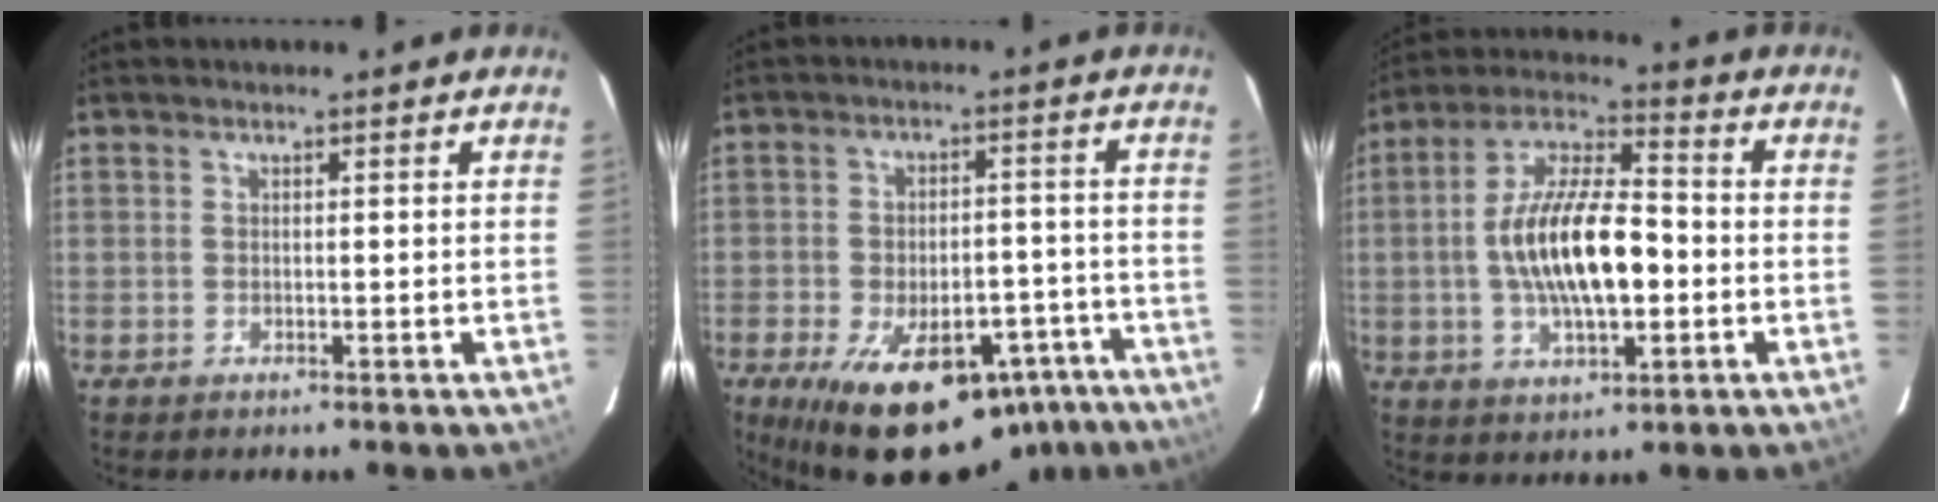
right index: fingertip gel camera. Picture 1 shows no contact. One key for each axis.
{"total": 22.2, "fx": -14.3, "fy": 11.3, "fz": 12.6, "tx": -0.221, "ty": 0.001, "tz": -0.179}
{"total": 15.8, "fx": -1.8, "fy": 6.2, "fz": 14.4, "tx": -0.275, "ty": 0.011, "tz": -0.034}